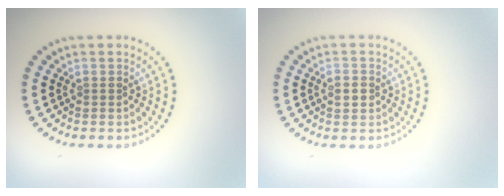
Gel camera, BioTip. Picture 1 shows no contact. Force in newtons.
{"total": 1.5, "press": 1.5, "slide": 0.0}